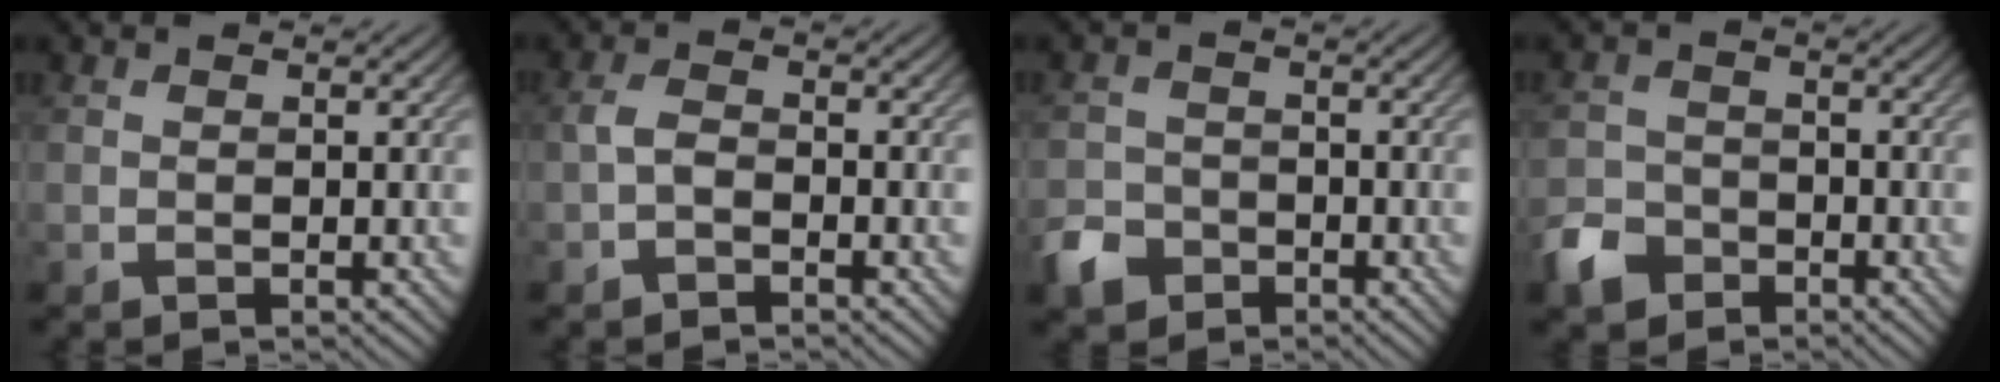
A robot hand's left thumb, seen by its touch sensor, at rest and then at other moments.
{"total": 2.2, "force": [-1.1, 1.2, 1.5], "torque": [-0.033, 0.006, -0.030]}
{"total": 4.2, "force": [-2.7, 2.9, 1.4], "torque": [-0.035, -0.005, -0.059]}
{"total": 4.8, "force": [-3.2, 3.2, 1.6], "torque": [-0.042, -0.003, -0.070]}